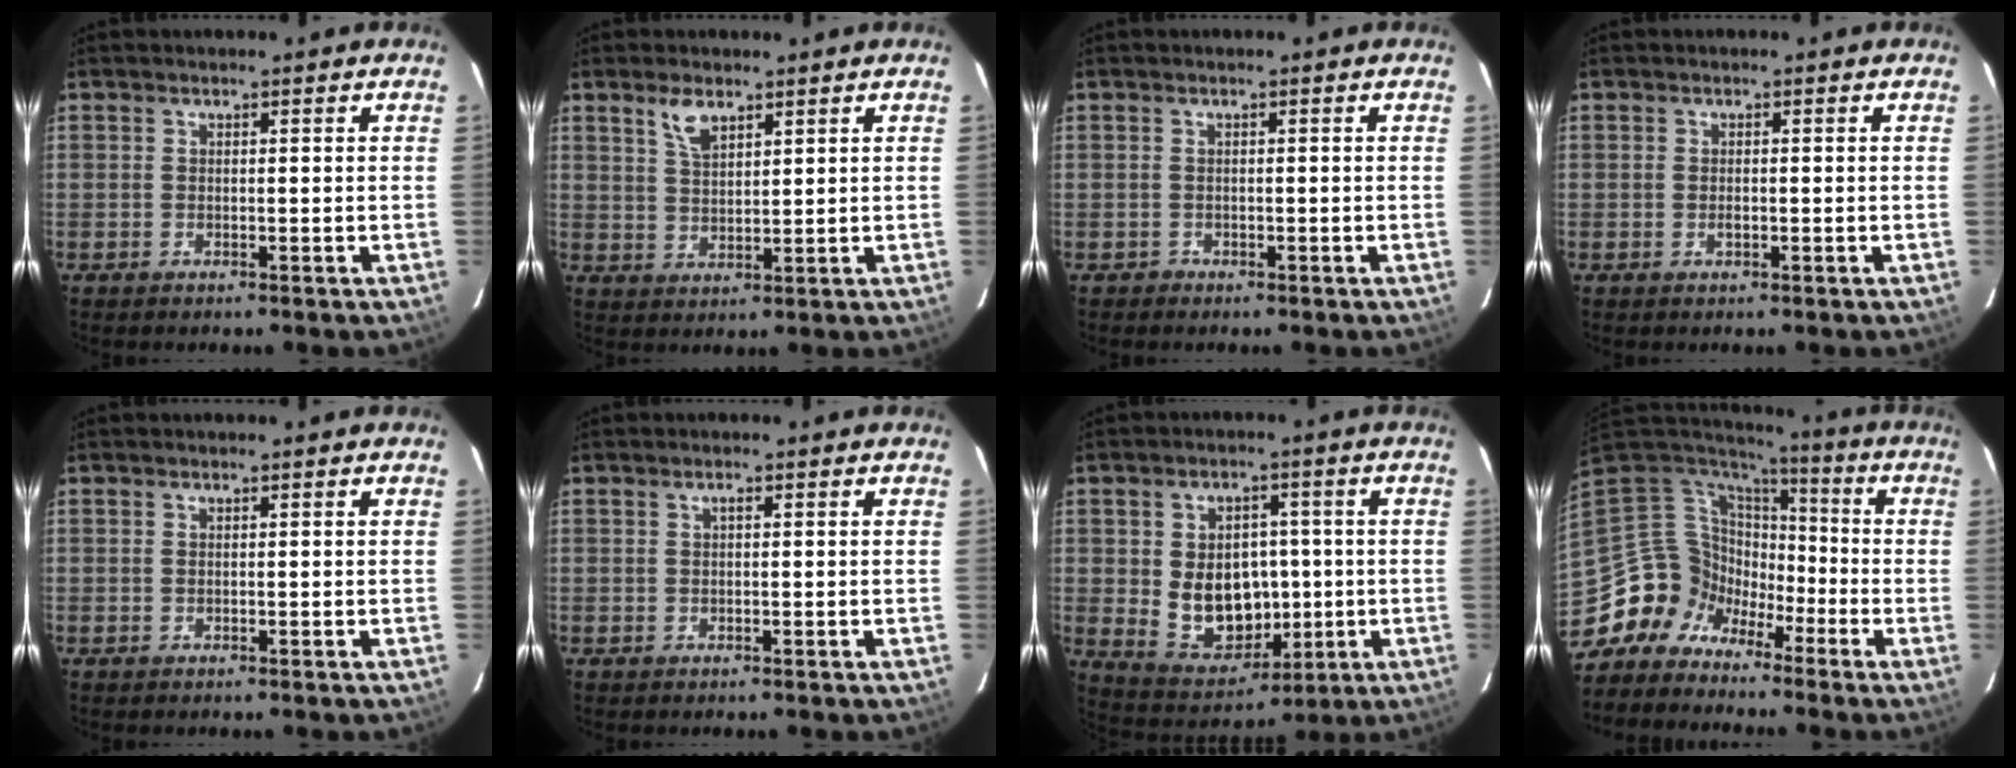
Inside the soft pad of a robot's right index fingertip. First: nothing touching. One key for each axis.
{"total": 4.5, "fx": 3.0, "fy": 1.9, "fz": 2.7, "tx": -0.050, "ty": 0.003, "tz": 0.060}
{"total": 0.6, "fx": -0.4, "fy": 0.4, "fz": -0.3, "tx": 0.004, "ty": 0.004, "tz": -0.008}
{"total": 0.9, "fx": -0.3, "fy": 0.5, "fz": 0.7, "tx": -0.013, "ty": -0.001, "tz": -0.004}
{"total": 0.0}
{"total": 0.6, "fx": 0.3, "fy": 0.1, "fz": 0.5, "tx": -0.009, "ty": 0.004, "tz": 0.003}
{"total": 12.0, "fx": -0.6, "fy": 9.4, "fz": 7.4, "tx": -0.150, "ty": -0.002, "tz": 0.019}
{"total": 11.2, "fx": -7.6, "fy": 8.1, "fz": 1.7, "tx": -0.045, "ty": 0.034, "tz": -0.147}